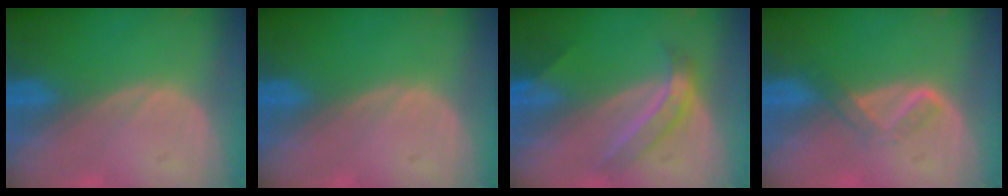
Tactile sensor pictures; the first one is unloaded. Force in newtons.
{"total": 0.0}
{"total": 5.2, "press": 4.8, "slide": 2.2}
{"total": 2.8, "press": 2.7, "slide": 0.7}